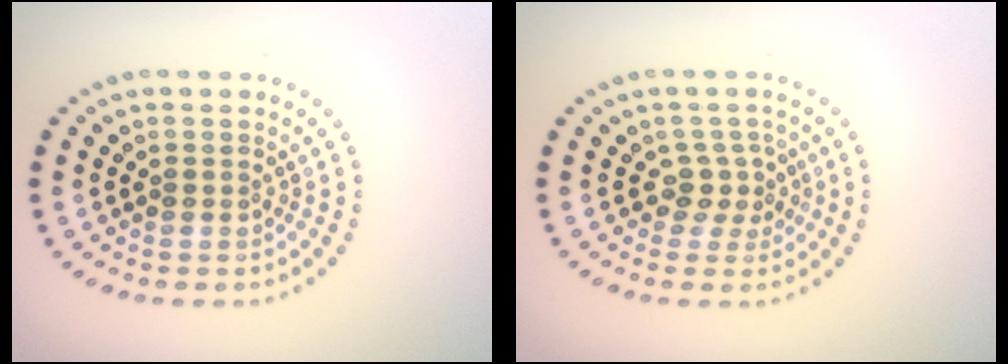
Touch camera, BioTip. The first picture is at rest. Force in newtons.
{"total": 2.0, "press": 1.6, "slide": 1.3}